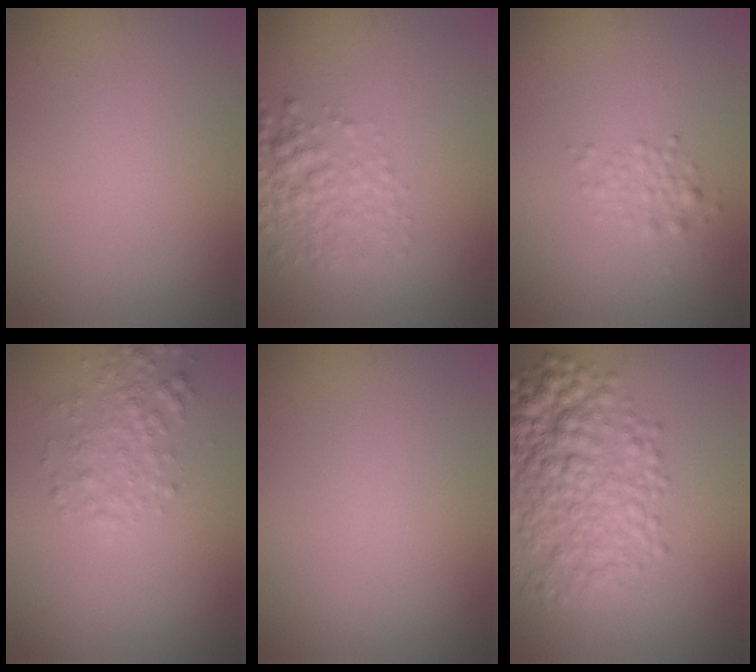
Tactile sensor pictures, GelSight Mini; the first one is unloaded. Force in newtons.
{"total": 3.4, "press": 3.4, "slide": 0.1}
{"total": 1.4, "press": 1.4, "slide": 0.0}
{"total": 2.2, "press": 2.2, "slide": 0.0}
{"total": 0.0}
{"total": 6.9, "press": 6.9, "slide": 0.2}